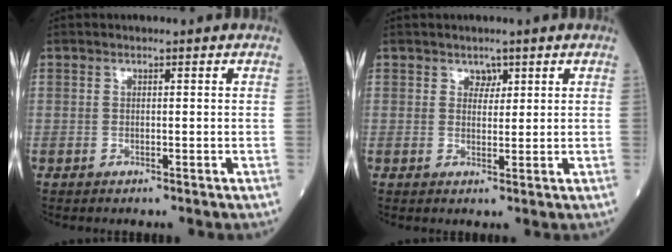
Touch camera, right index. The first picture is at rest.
{"total": 1.9, "force": [1.2, 1.2, 0.8], "torque": [-0.004, -0.001, 0.017]}